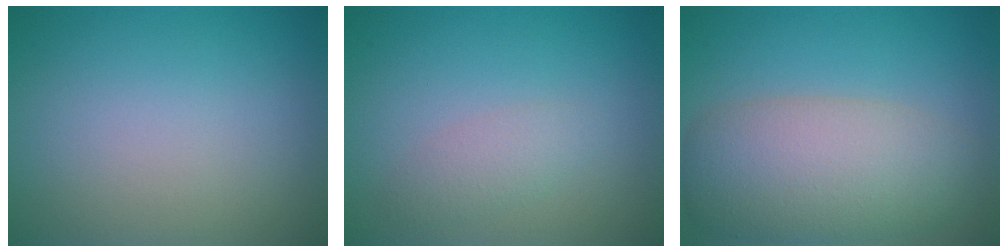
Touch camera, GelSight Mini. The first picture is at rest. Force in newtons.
{"total": 1.6, "press": 1.6, "slide": 0.1}
{"total": 7.5, "press": 7.5, "slide": 0.3}